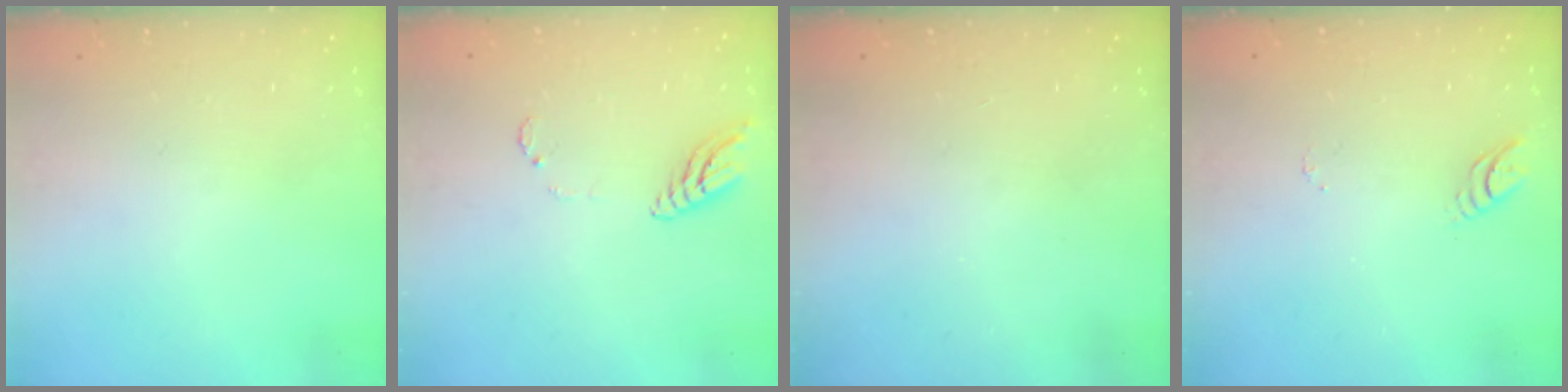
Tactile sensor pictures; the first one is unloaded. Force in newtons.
{"total": 8.8, "press": 8.8, "slide": 0.9}
{"total": 0.0}
{"total": 3.3, "press": 3.3, "slide": 0.4}